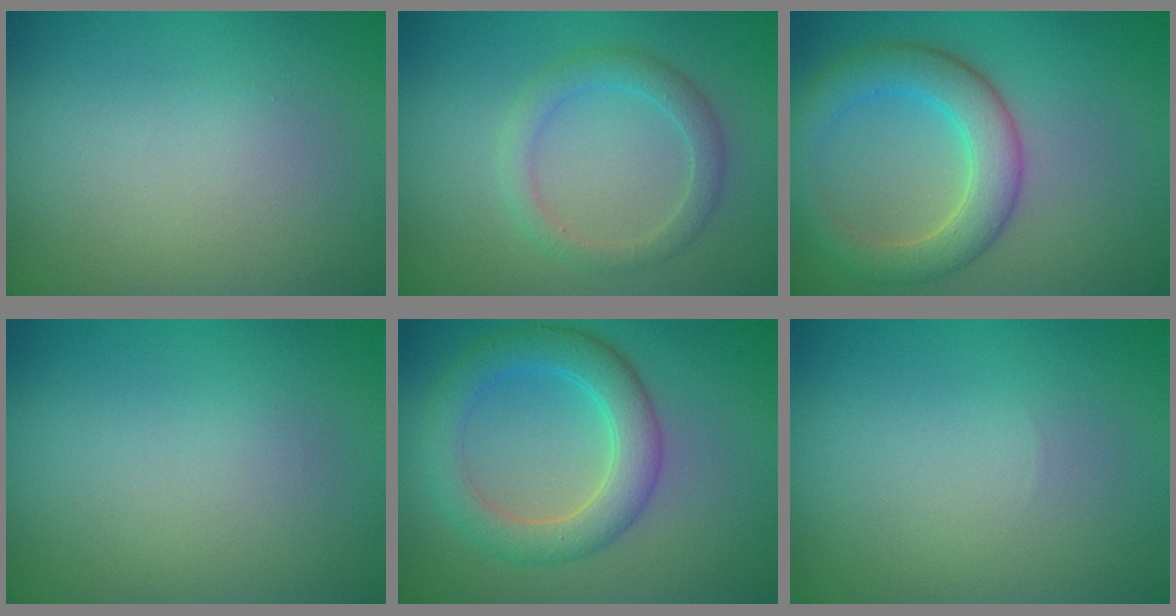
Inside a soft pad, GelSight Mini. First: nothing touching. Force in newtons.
{"total": 2.4, "press": 2.4, "slide": 0.2}
{"total": 5.5, "press": 5.5, "slide": 0.2}
{"total": 0.0}
{"total": 4.9, "press": 4.9, "slide": 0.5}
{"total": 0.0}